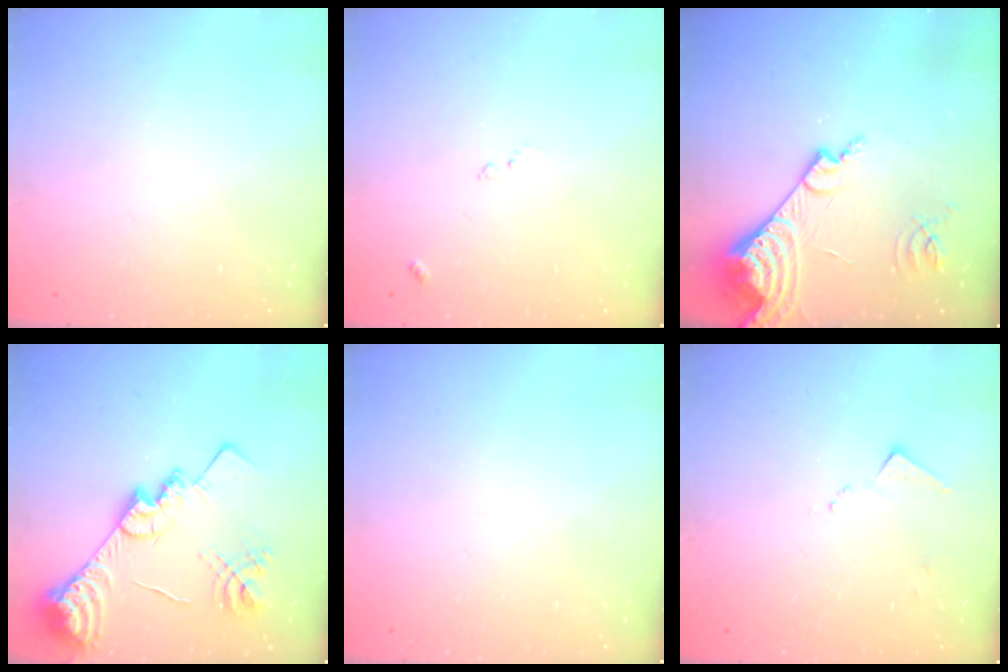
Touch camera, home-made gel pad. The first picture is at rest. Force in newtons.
{"total": 9.5, "press": 9.5, "slide": 0.8}
{"total": 15.2, "press": 15.1, "slide": 1.4}
{"total": 21.7, "press": 21.6, "slide": 1.7}
{"total": 0.0}
{"total": 6.7, "press": 6.7, "slide": 0.8}